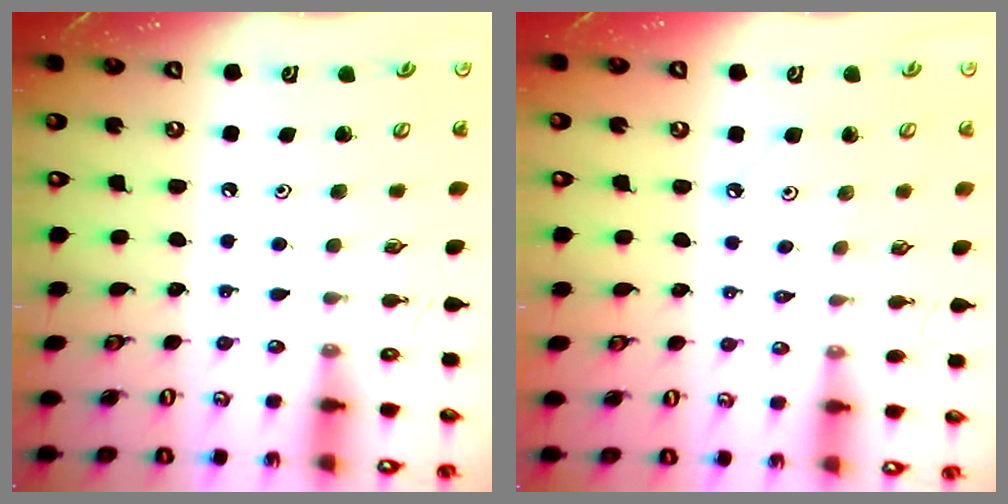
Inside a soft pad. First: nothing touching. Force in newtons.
{"total": 3.0, "press": 3.0, "slide": 0.3}